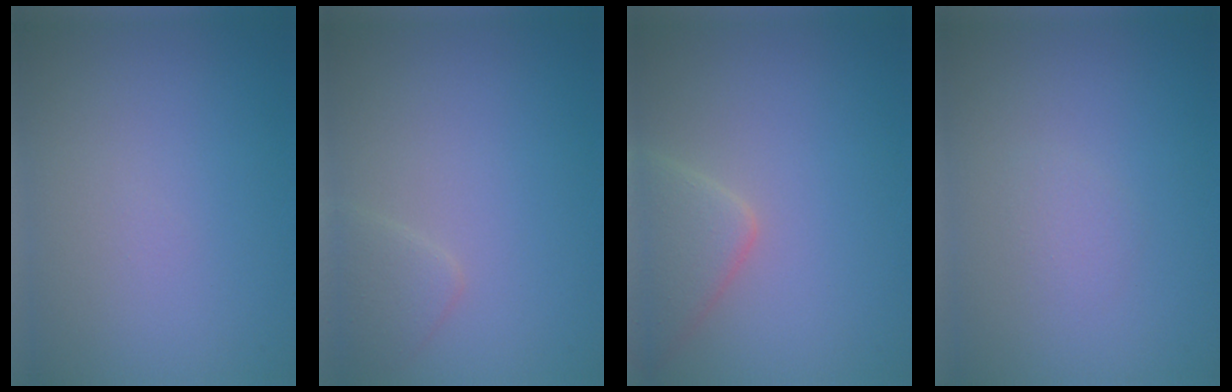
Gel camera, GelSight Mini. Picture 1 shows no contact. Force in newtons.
{"total": 1.6, "press": 1.6, "slide": 0.1}
{"total": 3.7, "press": 3.7, "slide": 0.2}
{"total": 0.8, "press": 0.8, "slide": 0.1}